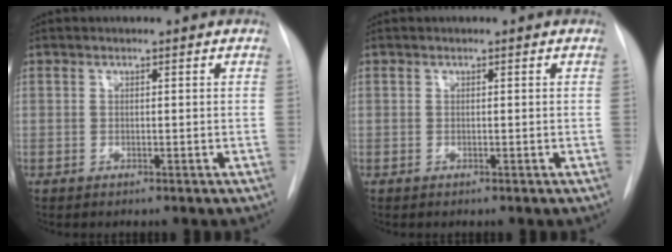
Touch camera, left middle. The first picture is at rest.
{"total": 0.0}